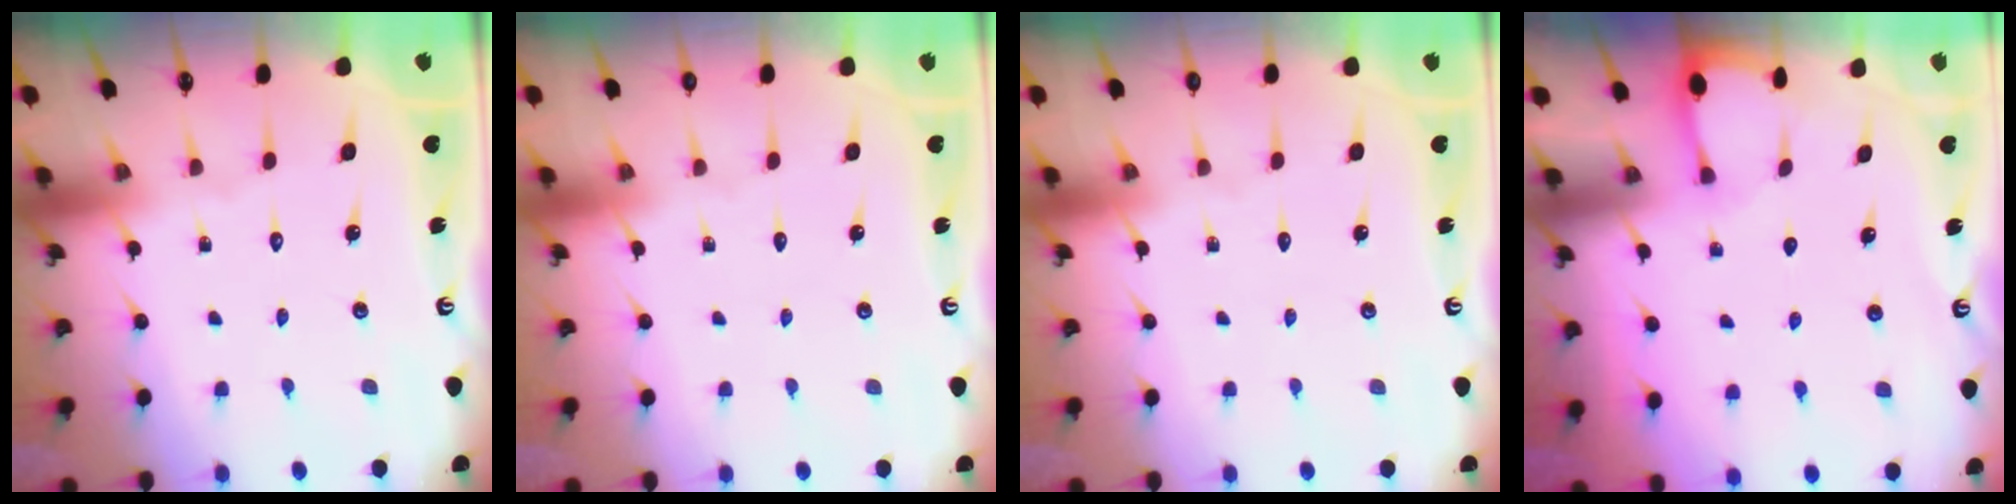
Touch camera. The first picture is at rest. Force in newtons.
{"total": 0.0}
{"total": 0.0}
{"total": 1.3, "press": 1.3, "slide": 0.2}